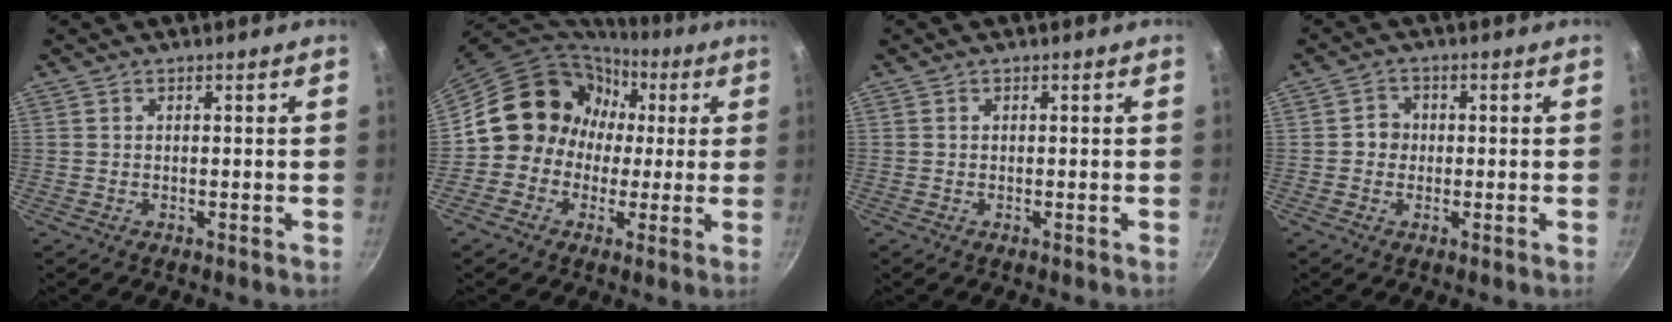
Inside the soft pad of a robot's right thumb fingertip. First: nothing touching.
{"total": 13.2, "force": [1.1, 12.2, 4.8], "torque": [-0.029, 0.033, 0.001]}
{"total": 0.0}
{"total": 2.9, "force": [-0.2, 2.7, 1.0], "torque": [0.003, 0.007, -0.009]}